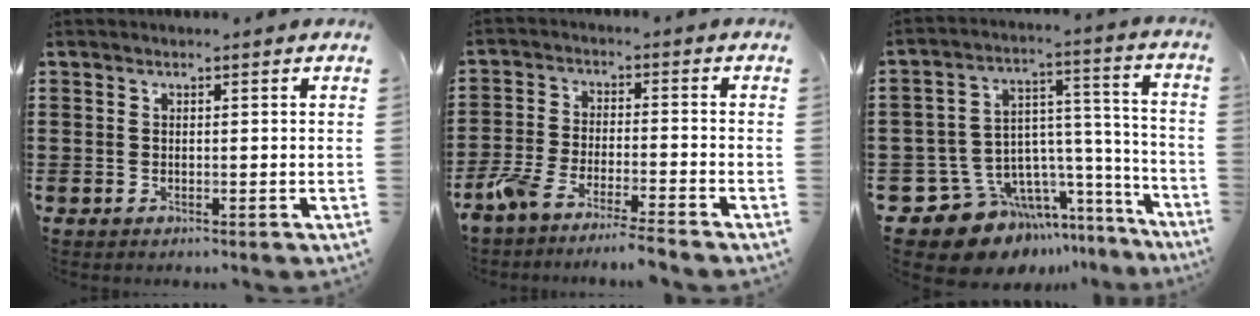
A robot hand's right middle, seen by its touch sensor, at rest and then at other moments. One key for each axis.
{"total": 5.7, "fx": -5.3, "fy": -0.4, "fz": 2.0, "tx": -0.059, "ty": -0.019, "tz": -0.111}
{"total": 11.3, "fx": -9.0, "fy": 6.3, "fz": 2.9, "tx": -0.082, "ty": 0.004, "tz": -0.166}